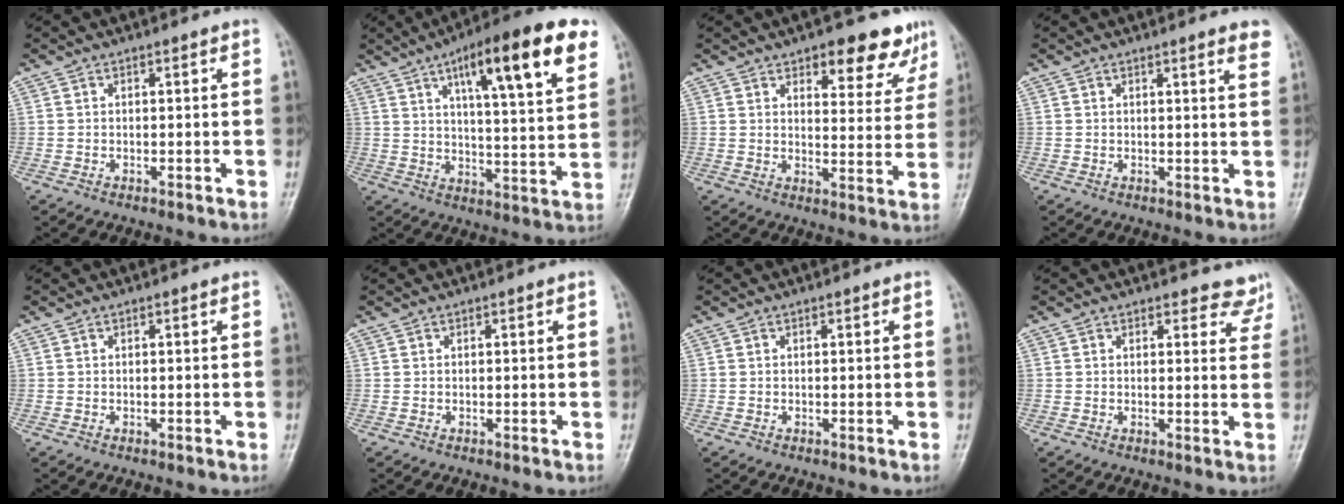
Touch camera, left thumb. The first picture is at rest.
{"total": 19.6, "force": [10.0, 4.7, 16.2], "torque": [-0.212, -0.024, 0.145]}
{"total": 11.5, "force": [7.7, 5.0, 7.0], "torque": [-0.040, -0.040, 0.100]}
{"total": 3.3, "force": [2.4, 0.3, 2.1], "torque": [-0.021, -0.010, 0.025]}
{"total": 0.0}
{"total": 0.0}
{"total": 0.0}
{"total": 4.6, "force": [4.2, 1.9, 0.3], "torque": [0.031, -0.027, 0.028]}